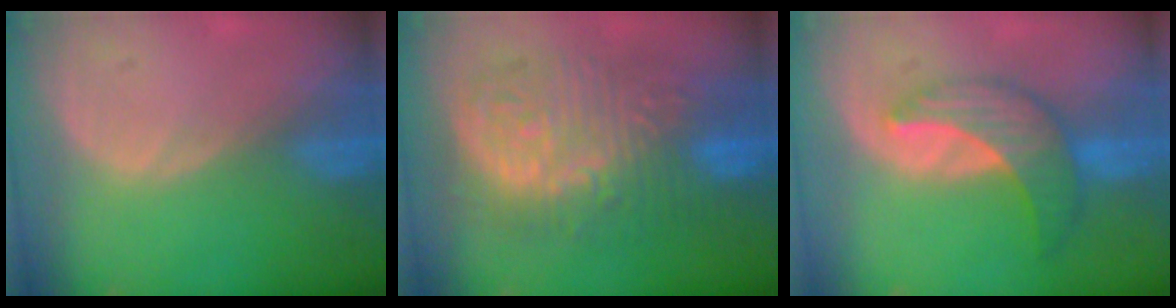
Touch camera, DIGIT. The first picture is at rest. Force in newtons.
{"total": 13.3, "press": 13.3, "slide": 1.2}
{"total": 7.1, "press": 6.8, "slide": 2.0}